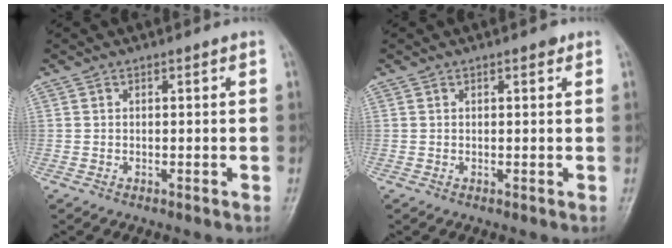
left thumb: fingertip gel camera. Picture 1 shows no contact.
{"total": 1.1, "force": [0.7, 0.5, 0.7], "torque": [-0.005, -0.001, 0.006]}